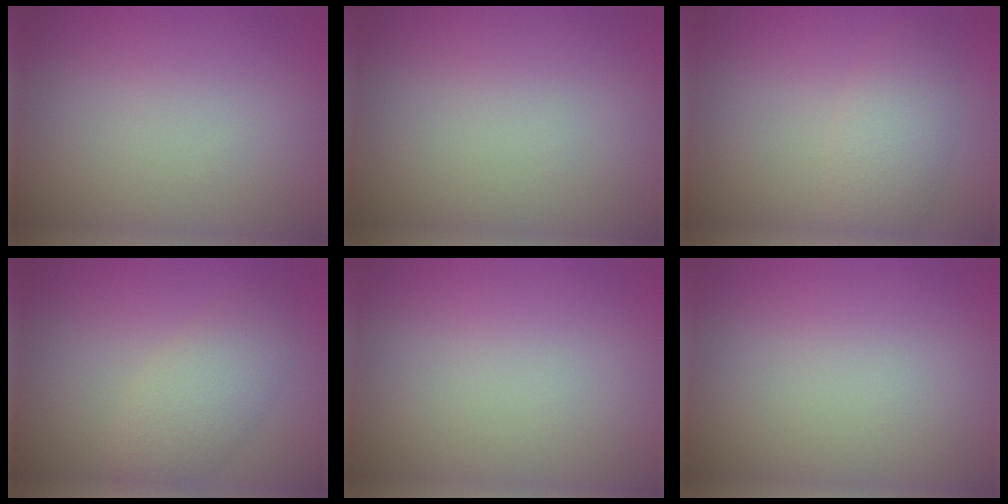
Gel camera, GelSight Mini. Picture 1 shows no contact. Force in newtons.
{"total": 0.0}
{"total": 3.4, "press": 3.4, "slide": 0.1}
{"total": 3.7, "press": 3.7, "slide": 0.1}
{"total": 0.0}
{"total": 0.0}